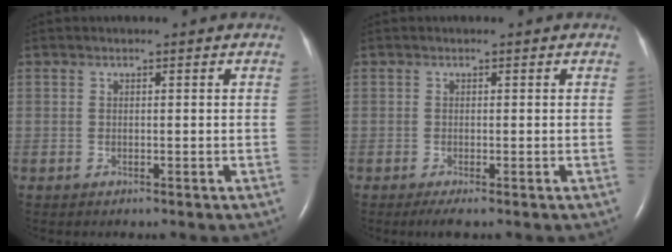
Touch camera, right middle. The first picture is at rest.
{"total": 1.5, "force": [-0.9, 0.0, 1.2], "torque": [-0.028, -0.007, -0.019]}